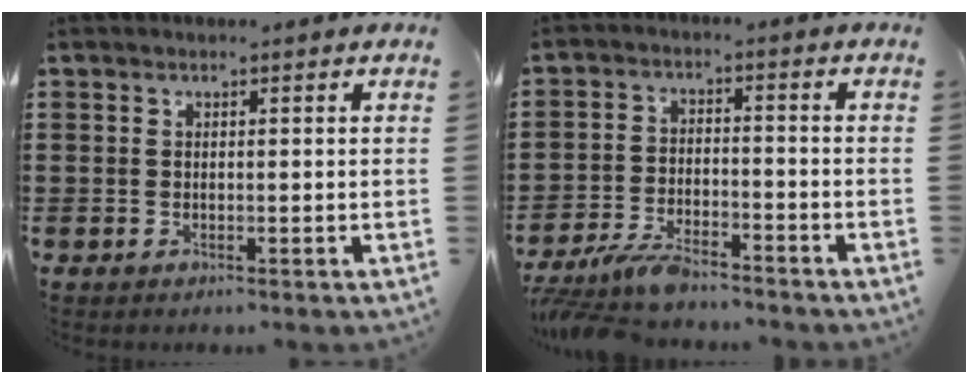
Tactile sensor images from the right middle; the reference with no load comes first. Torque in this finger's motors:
{"motor_torque": [0.57, 0.31, 0.12, 0.03]}